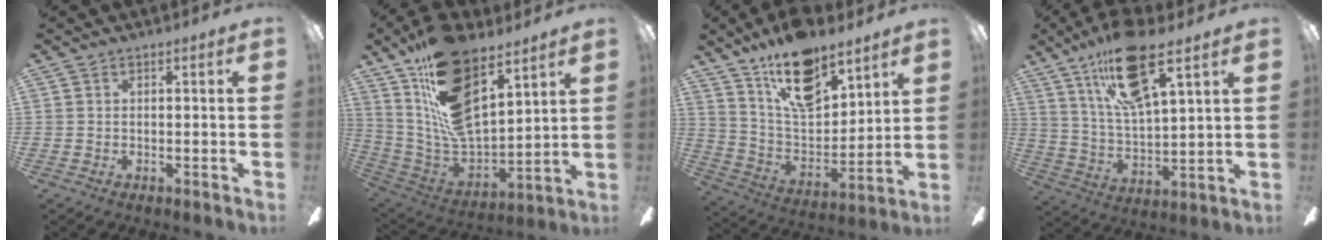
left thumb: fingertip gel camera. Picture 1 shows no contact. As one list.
[{"total": 21.2, "force": [12.0, 10.4, 14.1], "torque": [-0.256, -0.064, 0.215]}, {"total": 18.2, "force": [13.0, 8.2, 9.8], "torque": [-0.171, -0.069, 0.229]}, {"total": 19.1, "force": [11.7, 6.2, 13.7], "torque": [-0.243, -0.037, 0.196]}]